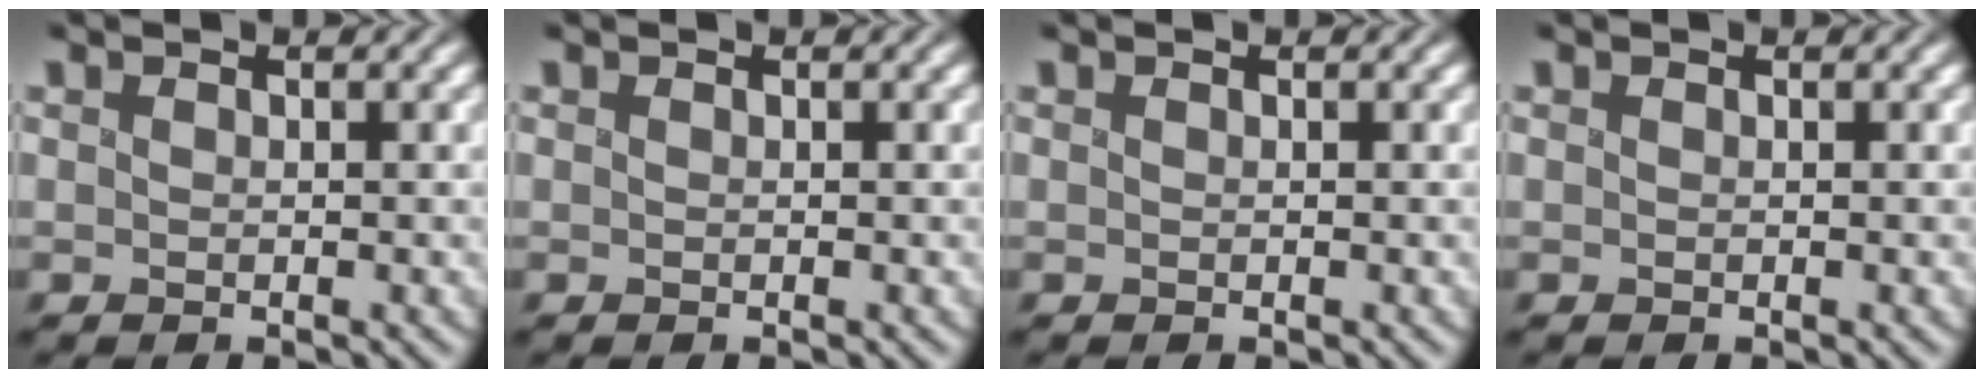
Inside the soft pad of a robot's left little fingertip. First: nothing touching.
{"total": 0.0}
{"total": 0.0}
{"total": 0.0}